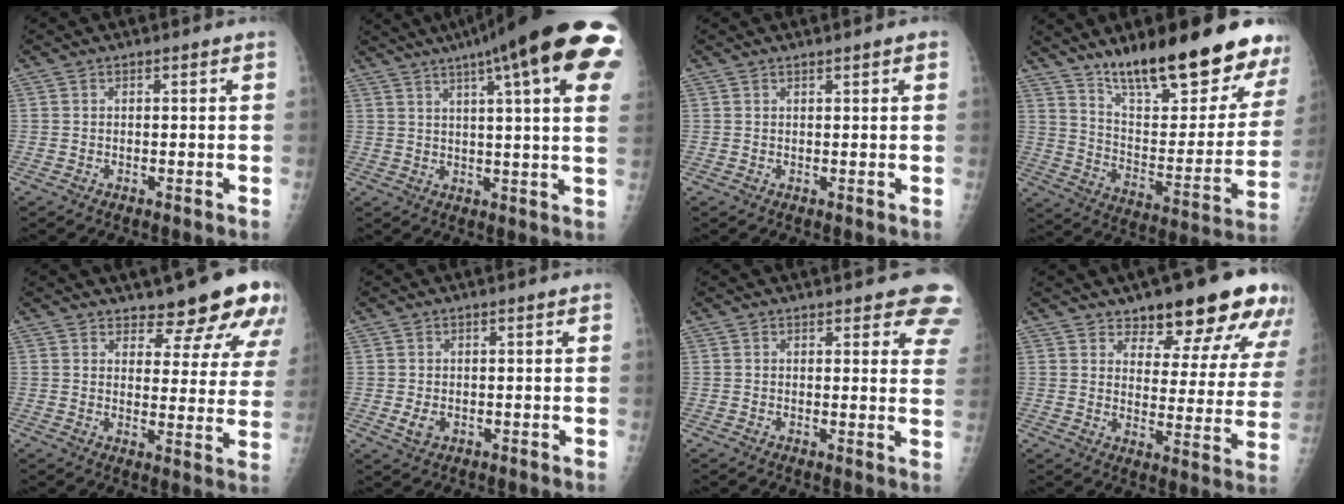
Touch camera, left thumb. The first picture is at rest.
{"total": 25.6, "force": [13.3, 4.1, 21.5], "torque": [-0.257, 0.010, 0.165]}
{"total": 1.3, "force": [0.9, 0.2, 1.0], "torque": [-0.014, -0.003, 0.012]}
{"total": 25.9, "force": [19.1, 7.0, 16.1], "torque": [-0.194, -0.100, 0.293]}
{"total": 12.5, "force": [9.8, 4.2, 6.4], "torque": [-0.038, -0.068, 0.115]}
{"total": 2.1, "force": [0.0, 1.3, 1.6], "torque": [-0.024, -0.005, 0.005]}
{"total": 9.3, "force": [7.4, 3.1, 4.7], "torque": [-0.013, -0.028, 0.067]}
{"total": 17.1, "force": [12.4, 6.6, 9.8], "torque": [-0.073, -0.073, 0.158]}